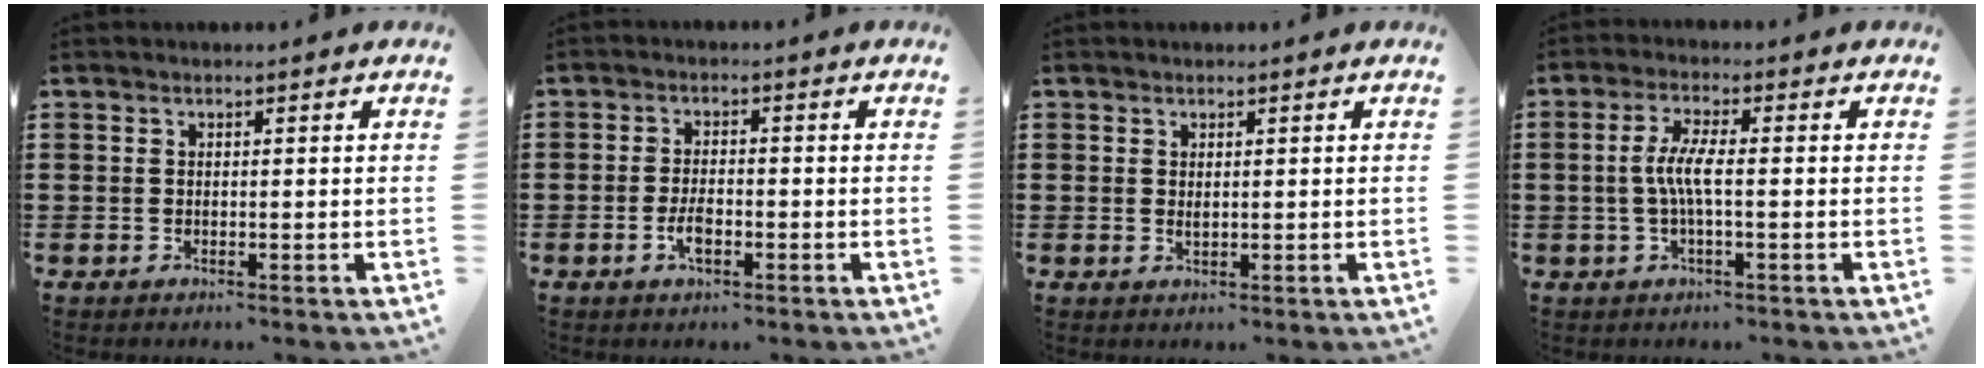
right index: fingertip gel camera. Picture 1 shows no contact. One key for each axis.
{"total": 3.1, "fx": -1.3, "fy": 1.2, "fz": 2.6, "tx": -0.060, "ty": -0.004, "tz": -0.027}
{"total": 0.6, "fx": 0.2, "fy": 0.3, "fz": 0.5, "tx": -0.010, "ty": 0.001, "tz": 0.004}
{"total": 4.8, "fx": -0.6, "fy": 0.8, "fz": 4.7, "tx": -0.106, "ty": -0.006, "tz": -0.021}